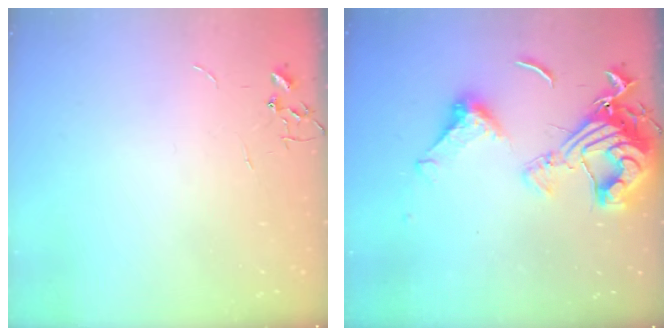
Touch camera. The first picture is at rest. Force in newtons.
{"total": 17.8, "press": 17.7, "slide": 1.9}